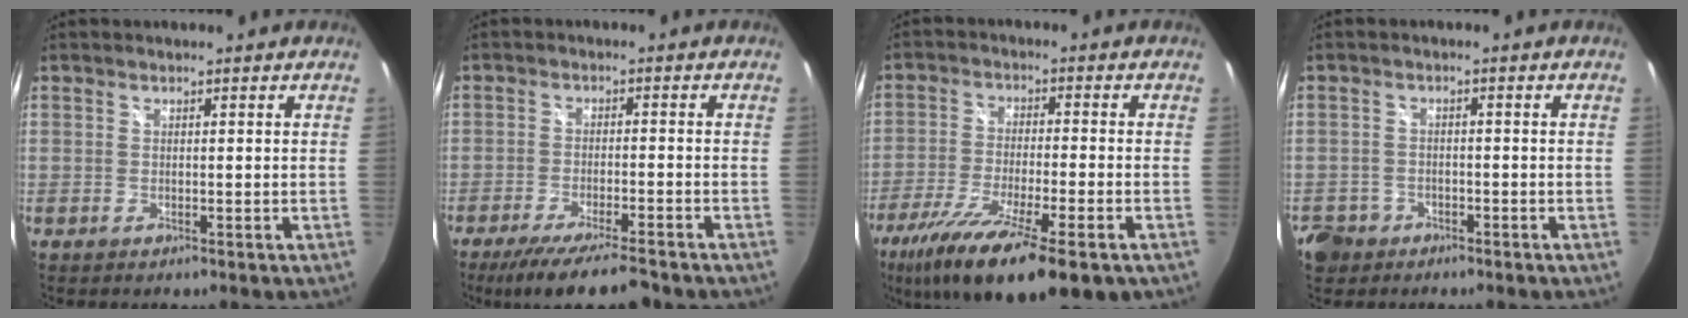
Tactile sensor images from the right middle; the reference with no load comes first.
{"total": 11.0, "force": [-9.2, 1.3, 5.9], "torque": [-0.125, -0.030, -0.148]}
{"total": 19.1, "force": [-12.0, 4.4, 14.2], "torque": [-0.271, -0.061, -0.202]}
{"total": 5.4, "force": [-3.1, 4.3, 1.3], "torque": [-0.046, 0.005, -0.051]}